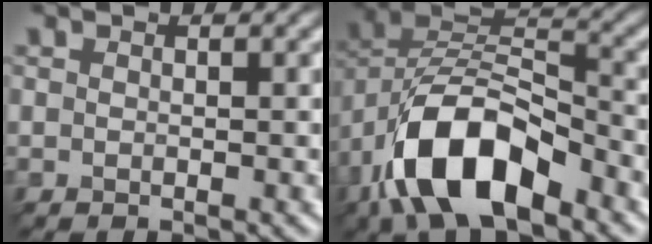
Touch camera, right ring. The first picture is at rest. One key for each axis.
{"total": 9.6, "fx": -6.1, "fy": 4.1, "fz": 6.2, "tx": -0.147, "ty": 0.008, "tz": -0.092}